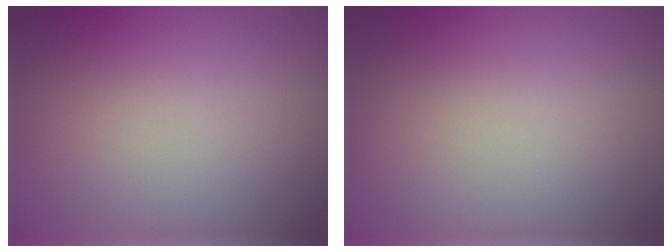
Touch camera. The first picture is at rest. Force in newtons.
{"total": 0.0}